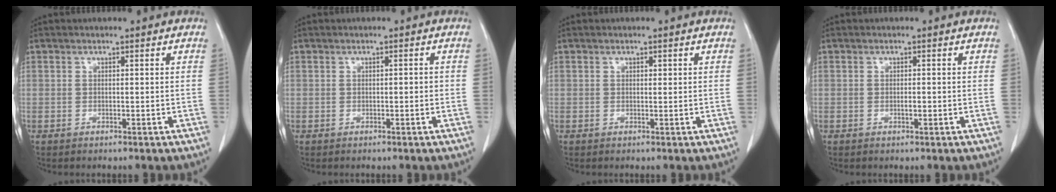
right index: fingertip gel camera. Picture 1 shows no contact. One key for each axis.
{"total": 0.6, "fx": -0.2, "fy": 0.2, "fz": 0.5, "tx": -0.008, "ty": 0.001, "tz": -0.001}
{"total": 0.5, "fx": 0.2, "fy": 0.3, "fz": 0.4, "tx": -0.007, "ty": 0.000, "tz": 0.004}
{"total": 0.9, "fx": -0.2, "fy": 0.2, "fz": 0.8, "tx": -0.016, "ty": 0.000, "tz": -0.002}